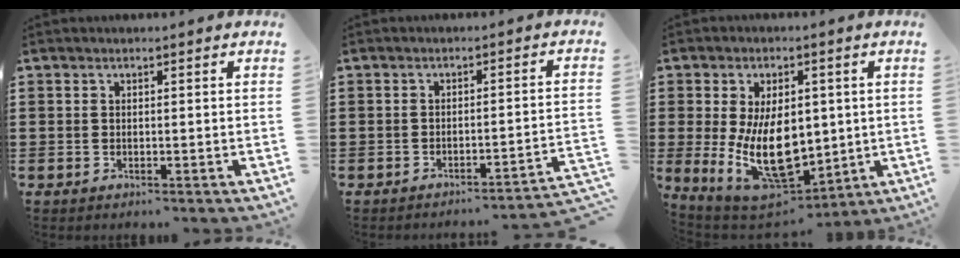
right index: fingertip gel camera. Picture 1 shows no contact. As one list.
[{"total": 2.6, "force": [-2.3, -0.5, 1.2], "torque": [-0.024, -0.007, -0.051]}, {"total": 14.7, "force": [-0.4, 8.6, 11.9], "torque": [-0.207, -0.015, -0.005]}]